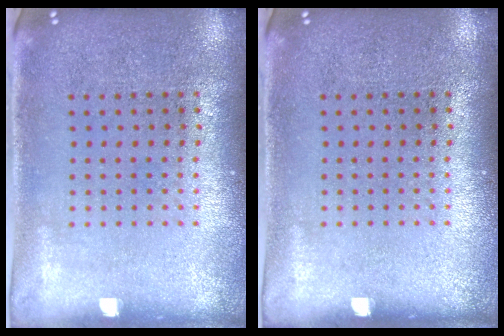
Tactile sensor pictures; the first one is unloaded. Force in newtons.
{"total": 0.0}